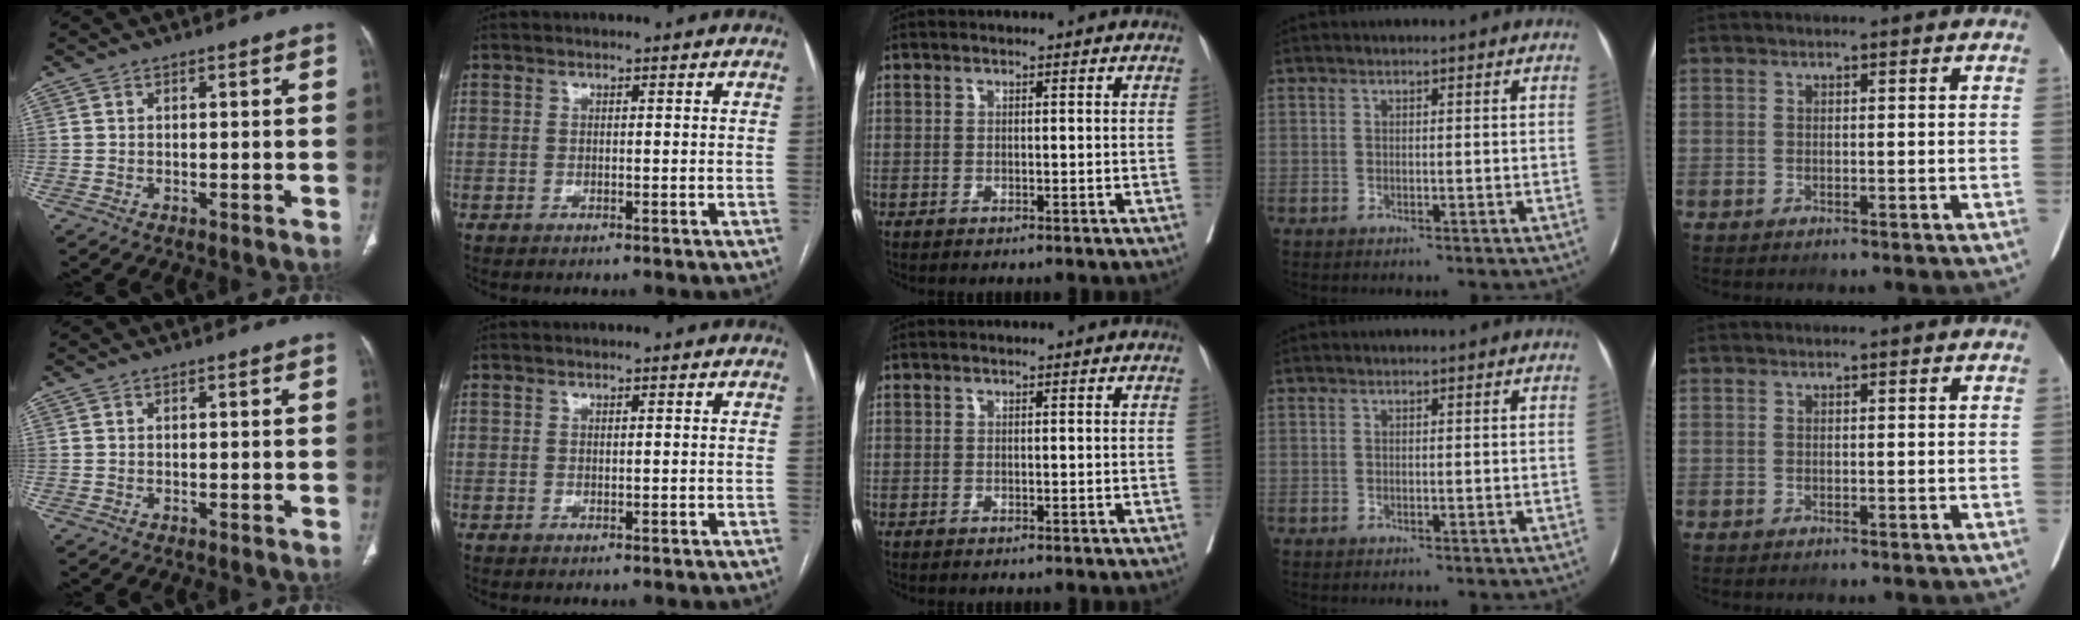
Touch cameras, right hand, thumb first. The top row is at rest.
{}